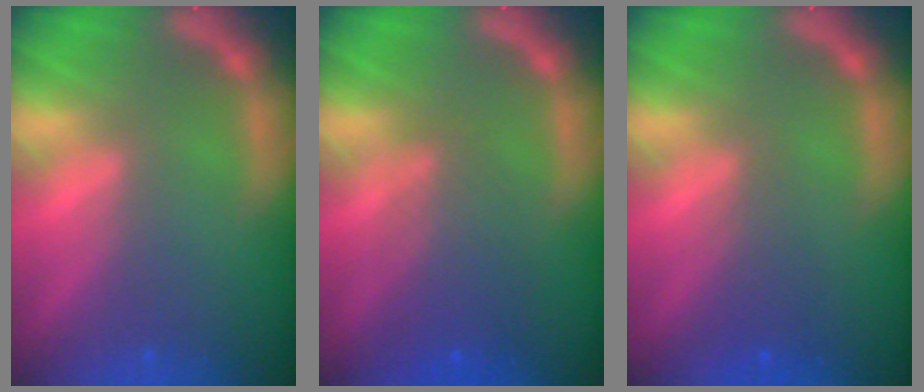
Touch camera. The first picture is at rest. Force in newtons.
{"total": 4.1}
{"total": 2.0}